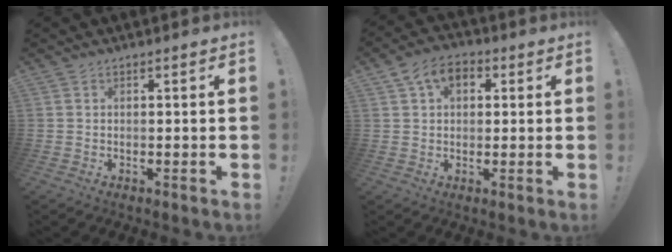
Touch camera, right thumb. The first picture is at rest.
{"total": 8.3, "force": [3.2, 5.8, 5.0], "torque": [-0.075, -0.001, 0.060]}